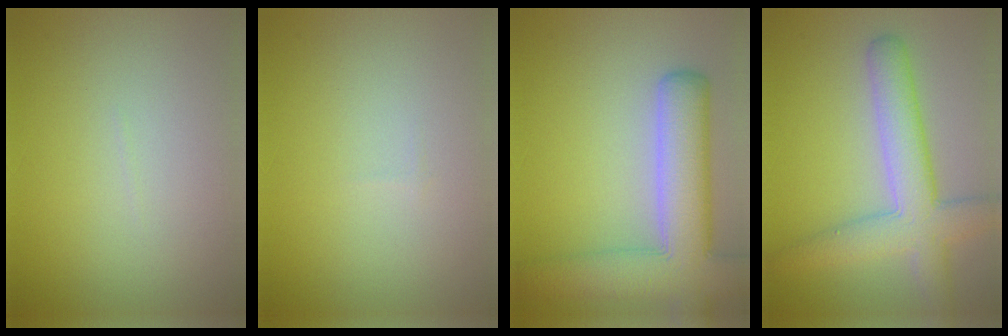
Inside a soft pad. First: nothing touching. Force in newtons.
{"total": 0.0}
{"total": 8.8, "press": 8.8, "slide": 0.6}
{"total": 6.1, "press": 6.1, "slide": 0.3}